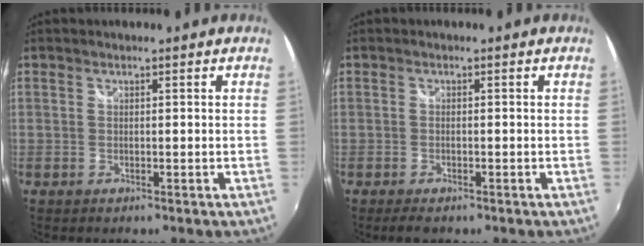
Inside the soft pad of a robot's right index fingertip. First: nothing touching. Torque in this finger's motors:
{"motor_torque": [0.22, 0.13, 0.06, 0.01]}